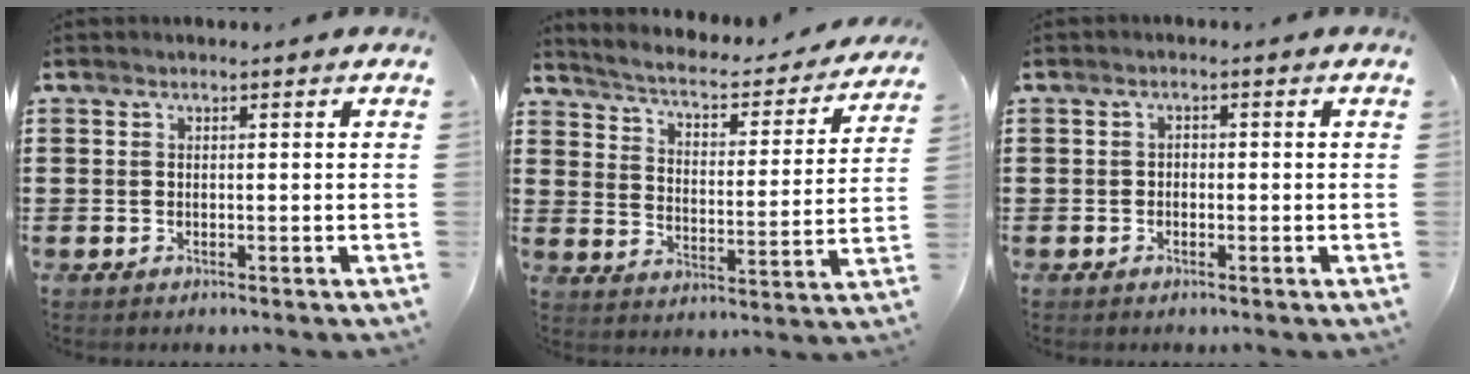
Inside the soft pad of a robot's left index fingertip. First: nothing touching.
{"total": 3.3, "force": [2.9, 0.3, 1.5], "torque": [-0.048, -0.030, 0.038]}
{"total": 1.0, "force": [-0.5, 0.6, 0.5], "torque": [-0.013, 0.002, -0.012]}